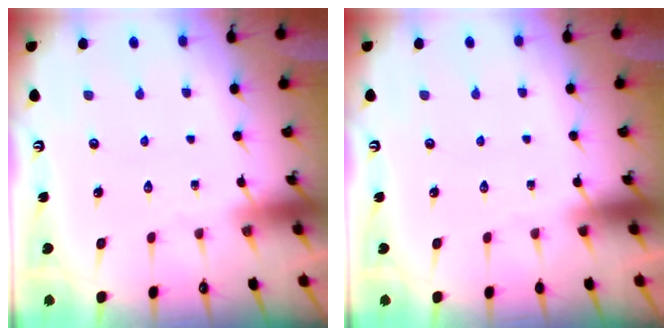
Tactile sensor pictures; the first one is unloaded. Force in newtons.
{"total": 0.0}